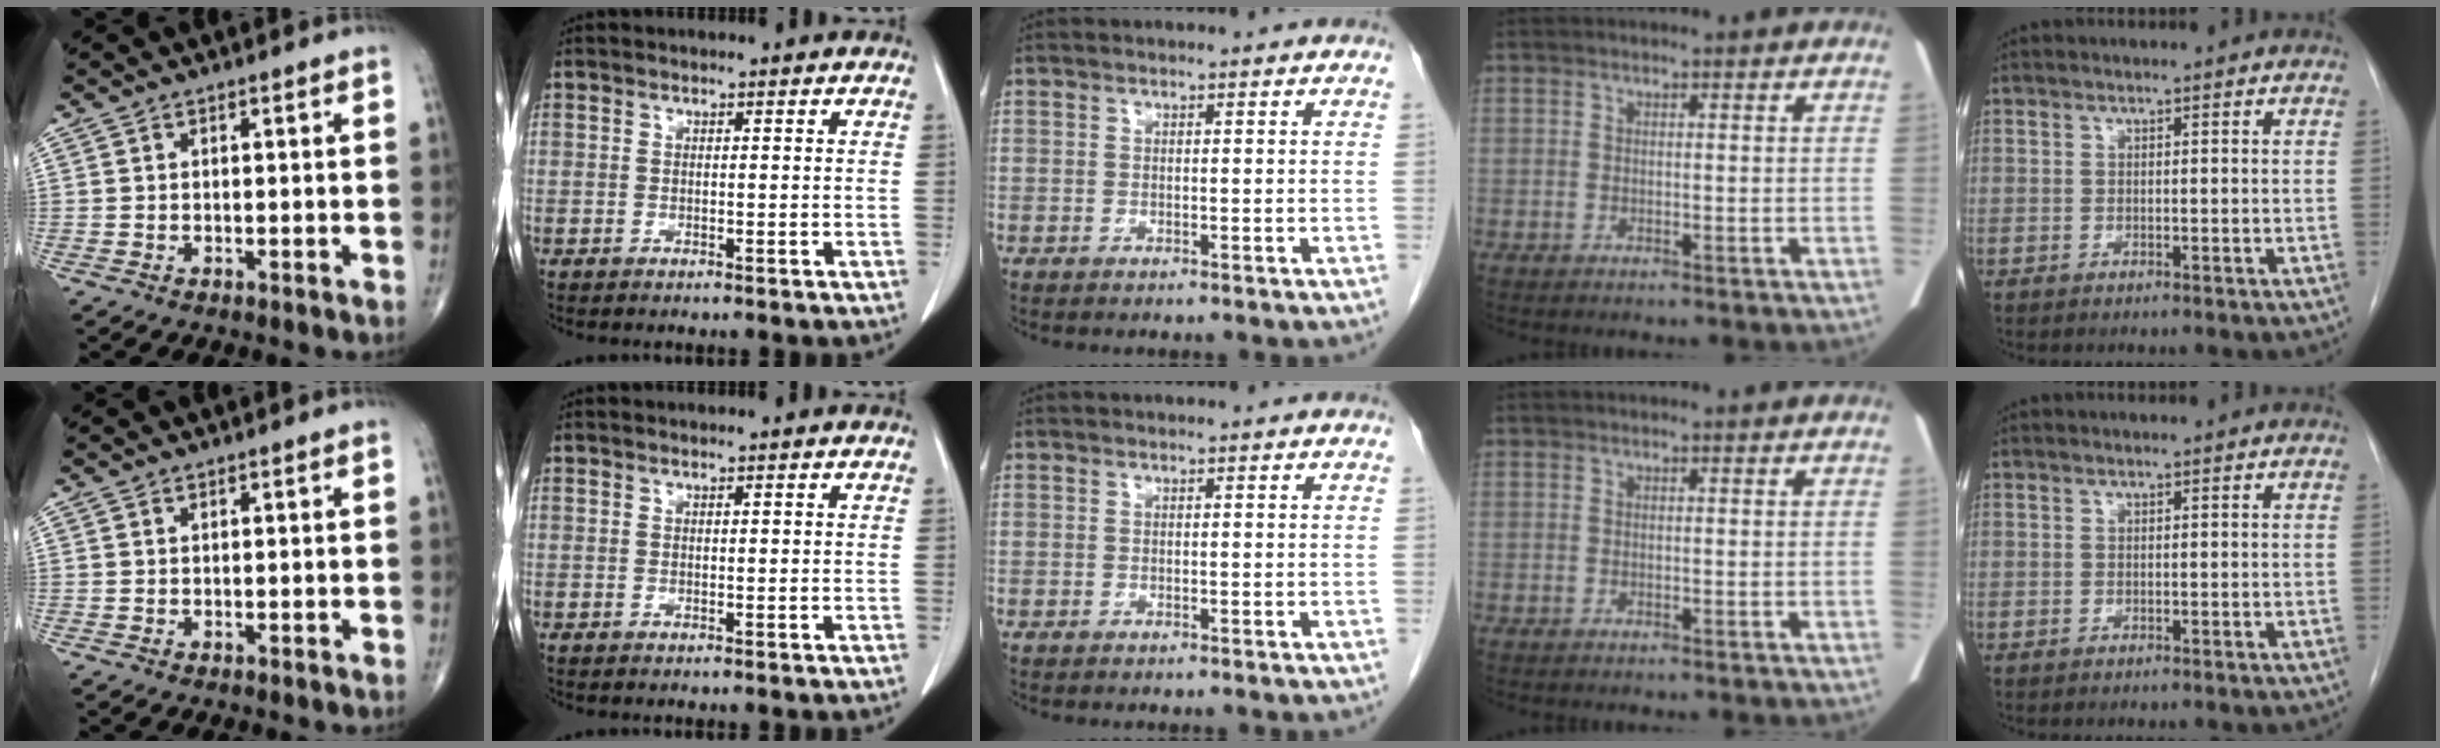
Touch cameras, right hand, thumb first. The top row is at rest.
{}